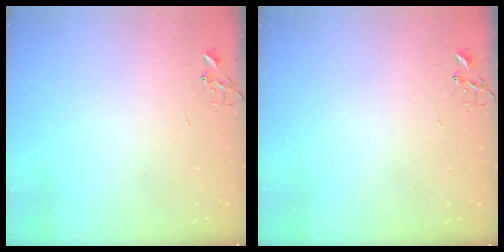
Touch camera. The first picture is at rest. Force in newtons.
{"total": 0.0}